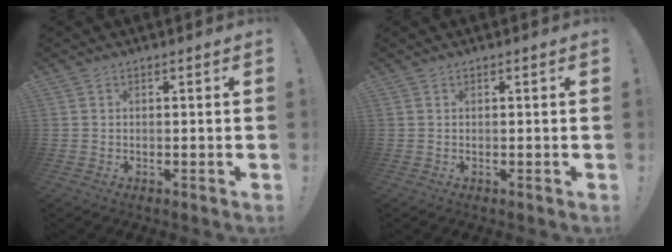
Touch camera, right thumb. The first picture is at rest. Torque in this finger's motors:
{"motor_torque": [0.07, -0.04, 0.46, -0.11, 0.04]}